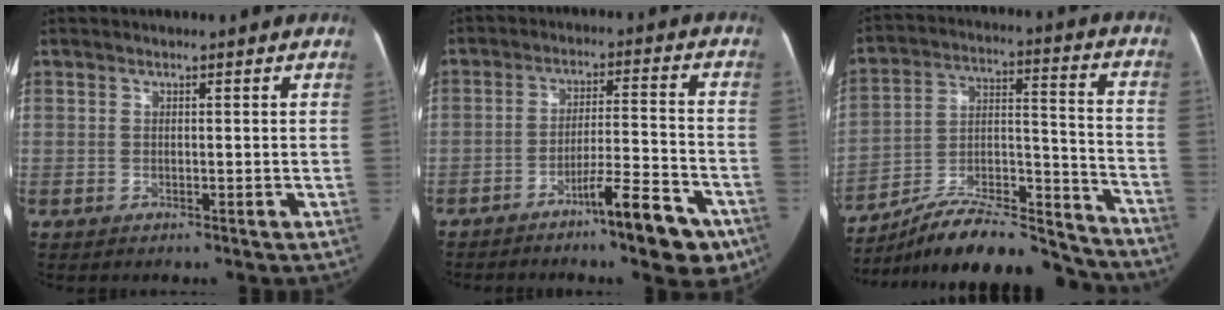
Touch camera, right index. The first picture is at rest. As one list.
[{"total": 10.7, "force": [-6.9, 1.2, 8.1], "torque": [-0.115, 0.008, -0.107]}, {"total": 22.6, "force": [-20.8, 4.2, 8.0], "torque": [-0.126, 0.029, -0.328]}]